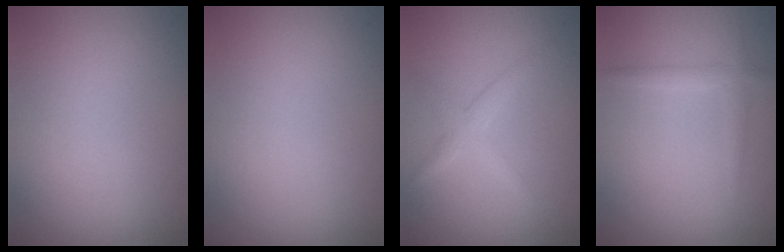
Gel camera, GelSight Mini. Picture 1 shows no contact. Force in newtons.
{"total": 0.0}
{"total": 1.7, "press": 1.7, "slide": 0.1}
{"total": 1.3, "press": 1.3, "slide": 0.0}